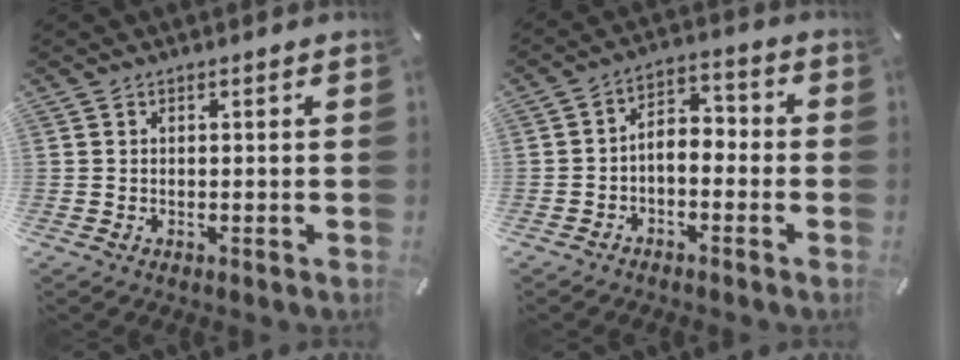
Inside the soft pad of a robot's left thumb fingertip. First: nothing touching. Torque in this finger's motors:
{"motor_torque": [0.45, 1.64, 0.28, -0.10, 0.03]}